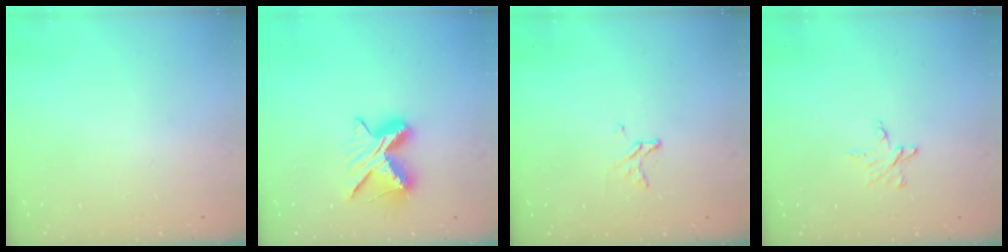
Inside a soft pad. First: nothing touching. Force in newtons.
{"total": 9.3, "press": 9.3, "slide": 0.2}
{"total": 4.6, "press": 4.6, "slide": 0.4}
{"total": 5.3, "press": 5.3, "slide": 0.5}